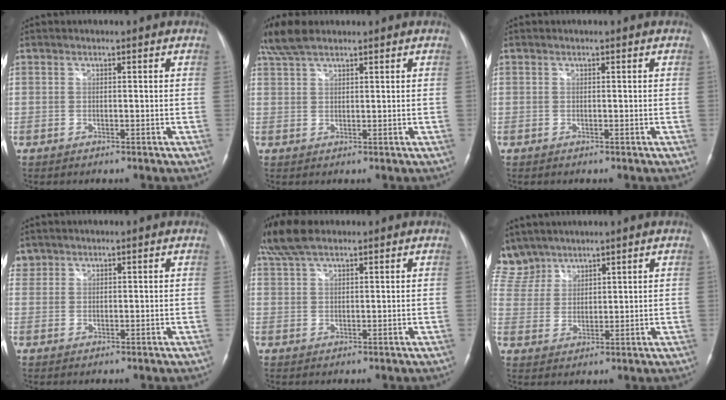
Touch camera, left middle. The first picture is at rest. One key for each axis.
{"total": 5.5, "fx": 4.4, "fy": 1.5, "fz": 2.9, "tx": -0.073, "ty": 0.022, "tz": 0.093}
{"total": 0.0}
{"total": 2.0, "fx": 1.5, "fy": 1.3, "fz": -0.2, "tx": 0.011, "ty": 0.011, "tz": 0.027}
{"total": 6.7, "fx": 5.3, "fy": 1.9, "fz": 3.6, "tx": -0.086, "ty": 0.024, "tz": 0.107}
{"total": 9.3, "fx": 8.1, "fy": 4.5, "fz": 0.9, "tx": -0.036, "ty": 0.015, "tz": 0.177}